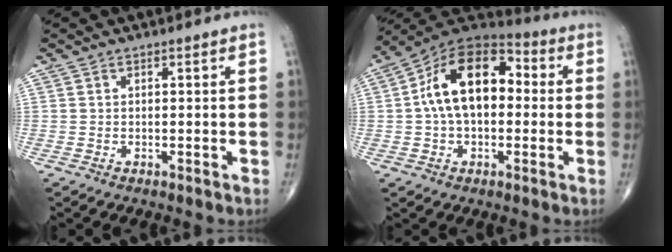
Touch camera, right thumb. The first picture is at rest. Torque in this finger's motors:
{"motor_torque": [-0.29, 1.07, 0.37, -0.18, 0.13]}